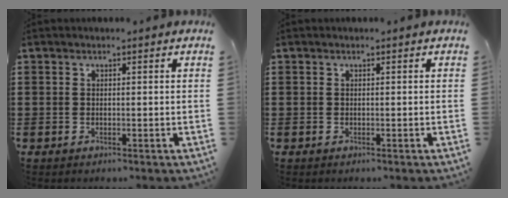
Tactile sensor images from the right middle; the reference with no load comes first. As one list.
[{"total": 0.0}]